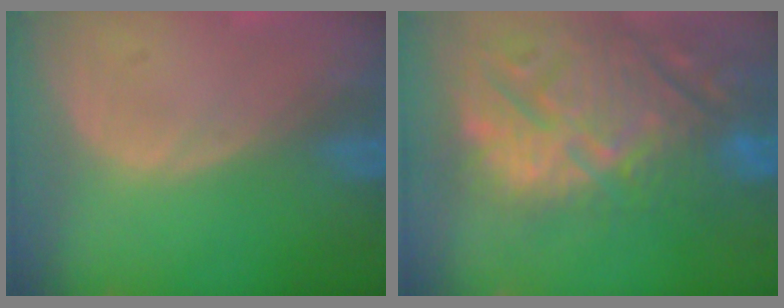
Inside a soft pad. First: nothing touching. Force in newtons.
{"total": 15.4, "press": 13.1, "slide": 8.0}